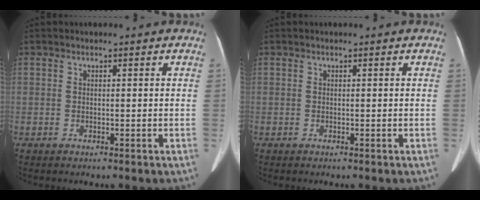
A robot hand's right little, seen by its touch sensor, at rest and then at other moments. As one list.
[{"total": 0.0}]